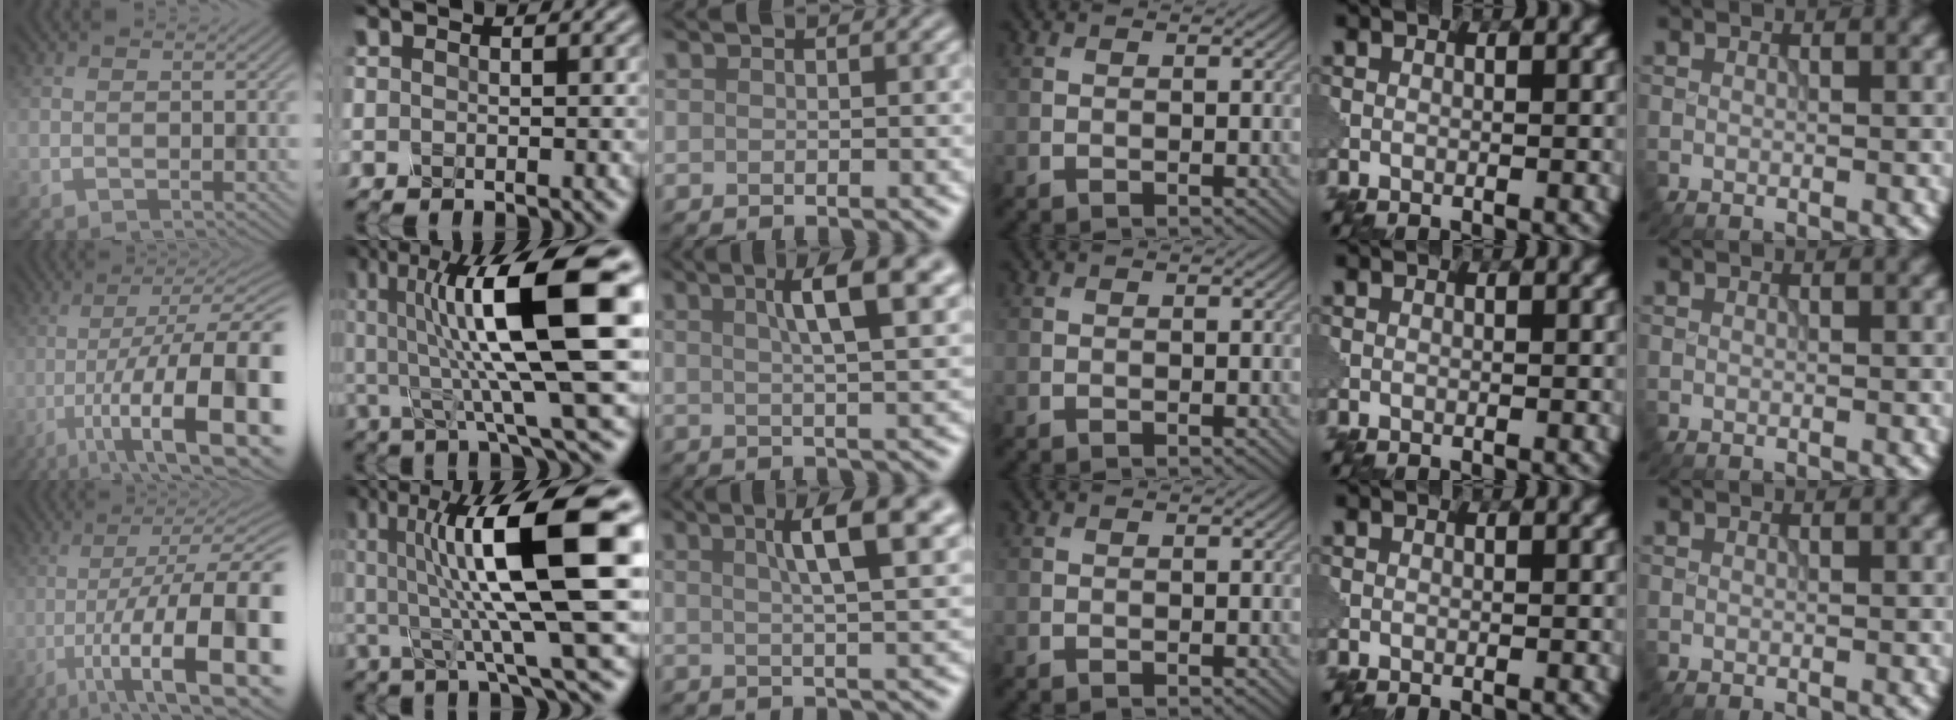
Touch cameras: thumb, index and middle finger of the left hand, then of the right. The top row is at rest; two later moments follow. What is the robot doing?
{"motion": "shake", "object": "plastic piggy bank"}